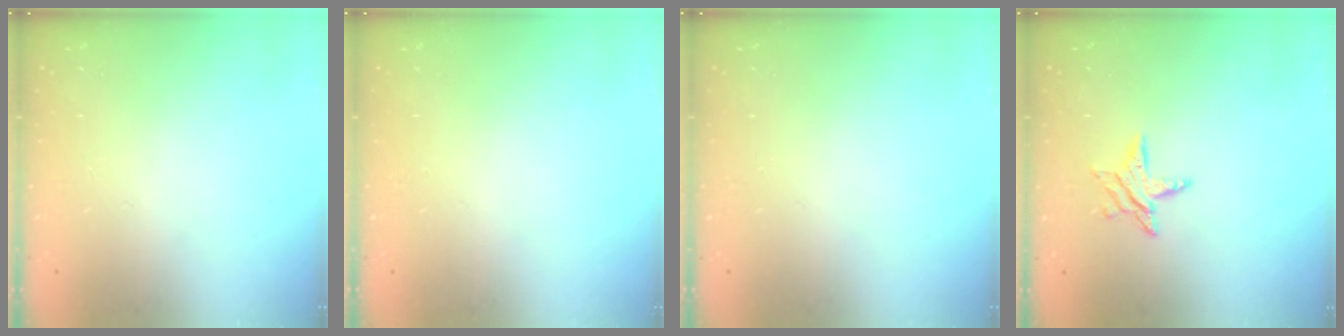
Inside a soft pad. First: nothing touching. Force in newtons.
{"total": 0.0}
{"total": 0.0}
{"total": 6.5, "press": 6.5, "slide": 0.5}